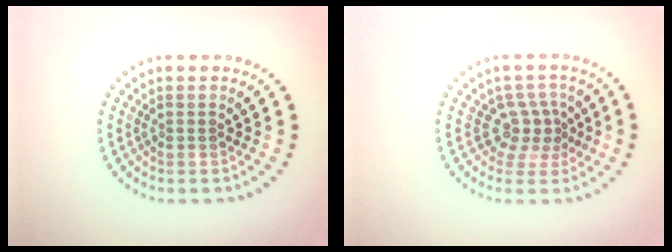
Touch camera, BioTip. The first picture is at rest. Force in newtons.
{"total": 2.6, "press": 1.8, "slide": 1.9}